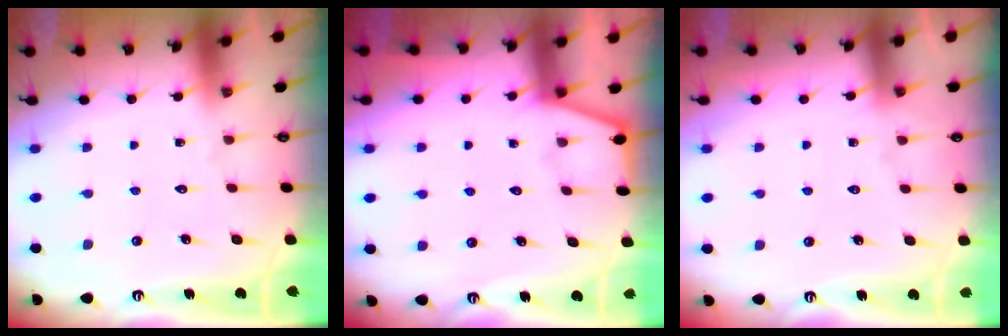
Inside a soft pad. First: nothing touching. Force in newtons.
{"total": 2.3, "press": 2.3, "slide": 0.2}
{"total": 3.3, "press": 3.3, "slide": 0.5}